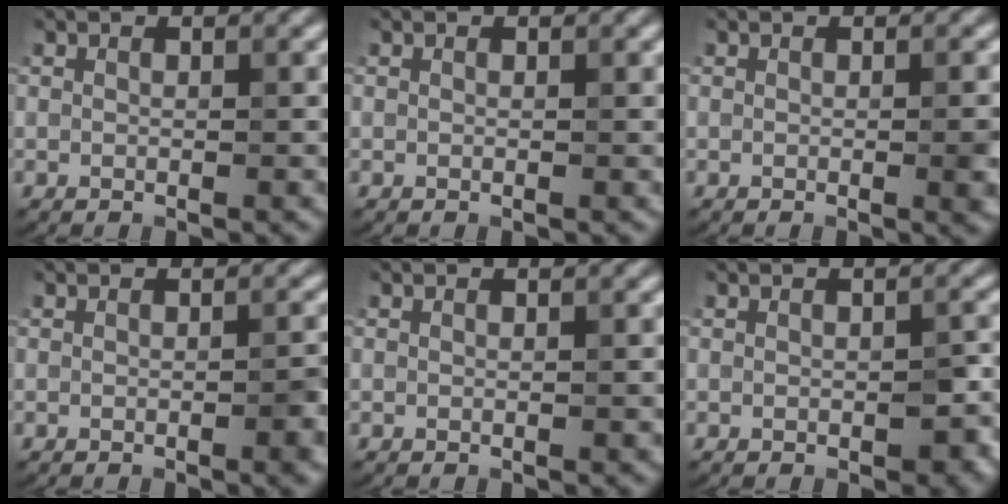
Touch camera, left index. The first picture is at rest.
{"total": 0.0}
{"total": 1.9, "force": [-0.2, 0.4, 1.8], "torque": [-0.021, -0.001, -0.003]}
{"total": 1.8, "force": [-0.5, 0.2, 1.7], "torque": [-0.021, 0.001, -0.007]}
{"total": 0.0}
{"total": 2.3, "force": [-0.6, 1.2, 1.9], "torque": [-0.027, -0.004, -0.003]}